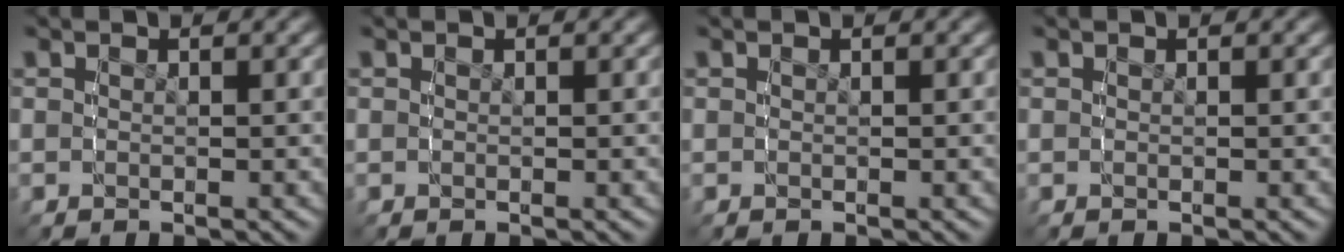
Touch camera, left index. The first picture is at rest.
{"total": 0.0}
{"total": 0.0}
{"total": 0.0}